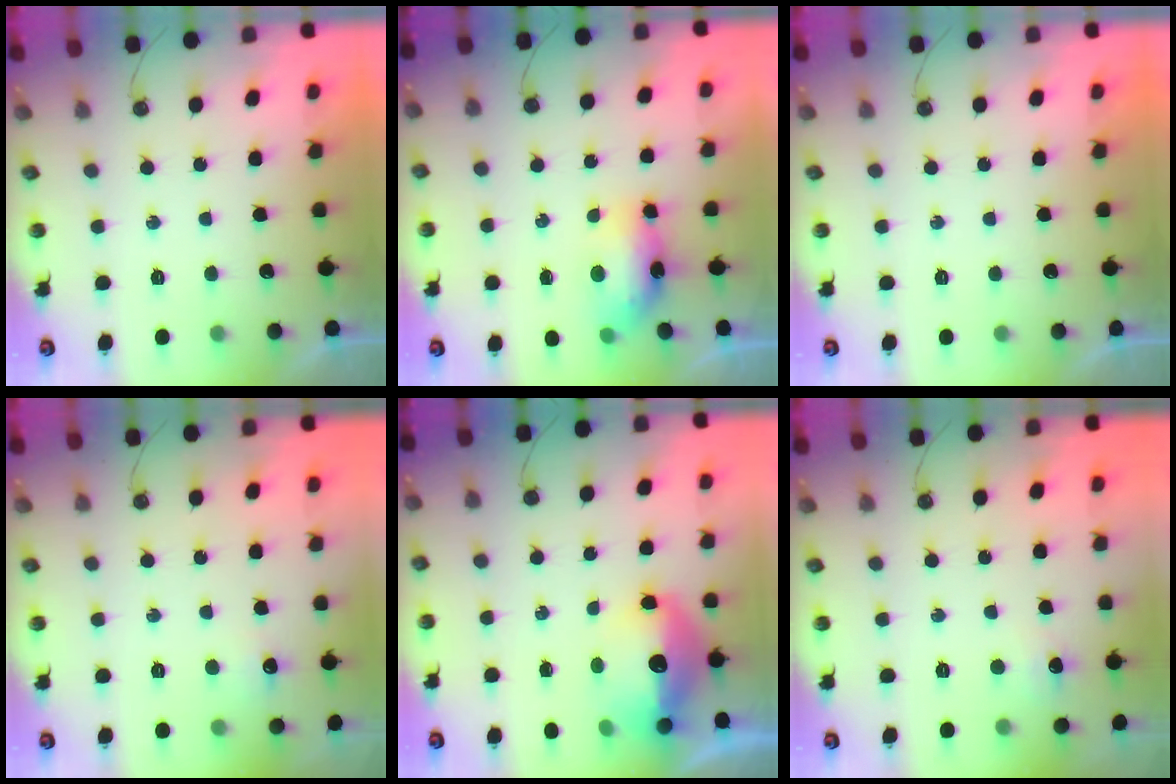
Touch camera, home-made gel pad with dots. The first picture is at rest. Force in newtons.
{"total": 7.8, "press": 7.7, "slide": 1.1}
{"total": 0.0}
{"total": 5.2, "press": 5.1, "slide": 0.7}
{"total": 14.1, "press": 14.0, "slide": 1.2}
{"total": 3.7, "press": 3.7, "slide": 0.6}